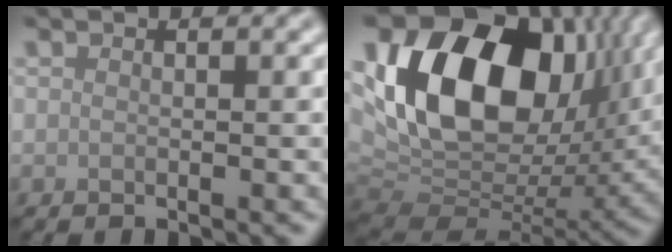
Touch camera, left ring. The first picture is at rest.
{"total": 18.1, "force": [5.1, 11.7, 12.8], "torque": [-0.244, 0.012, 0.091]}